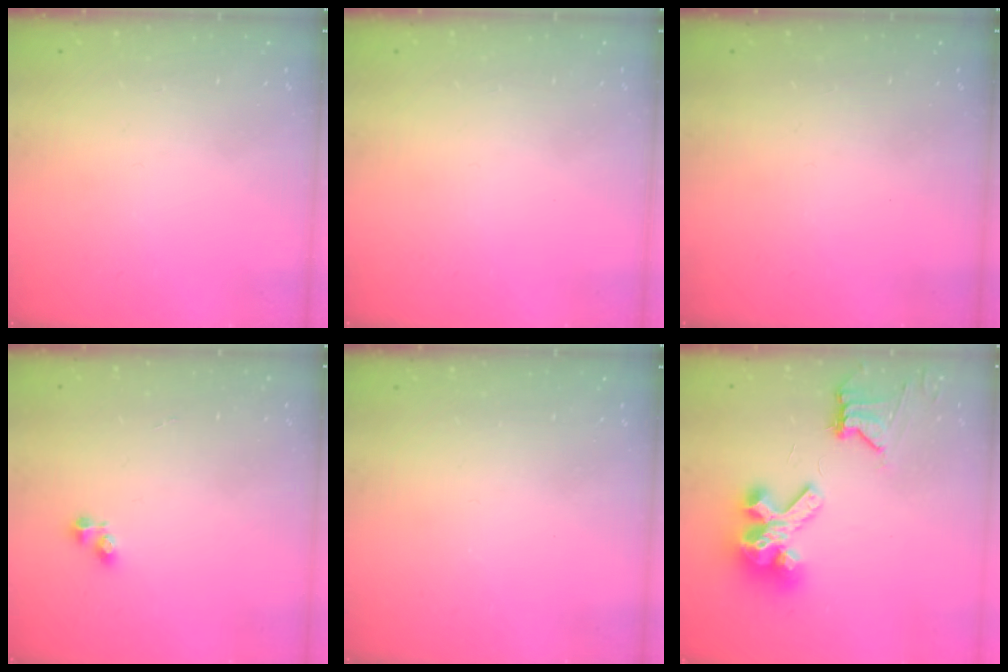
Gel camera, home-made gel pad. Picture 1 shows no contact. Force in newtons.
{"total": 0.0}
{"total": 0.0}
{"total": 2.6, "press": 2.6, "slide": 0.4}
{"total": 0.0}
{"total": 11.8, "press": 11.7, "slide": 1.4}